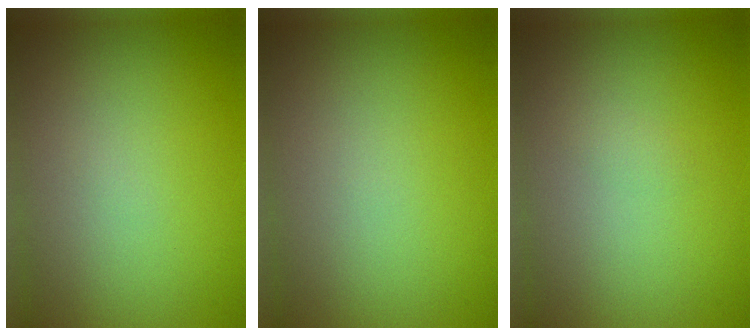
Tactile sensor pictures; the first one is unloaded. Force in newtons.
{"total": 0.0}
{"total": 0.6, "press": 0.6, "slide": 0.0}